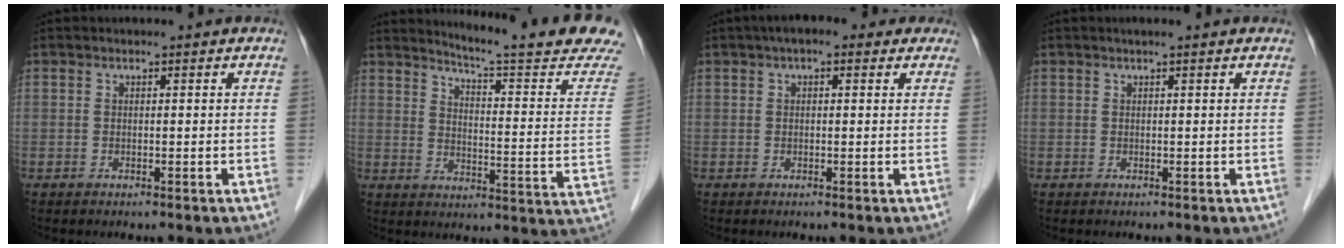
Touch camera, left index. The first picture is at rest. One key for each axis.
{"total": 17.7, "fx": 16.5, "fy": -1.7, "fz": 6.3, "tx": -0.097, "ty": -0.109, "tz": 0.194}
{"total": 5.2, "fx": 3.2, "fy": 2.4, "fz": 3.3, "tx": -0.044, "ty": 0.036, "tz": 0.038}
{"total": 1.4, "fx": 1.1, "fy": -0.1, "fz": 0.9, "tx": -0.012, "ty": 0.015, "tz": 0.019}